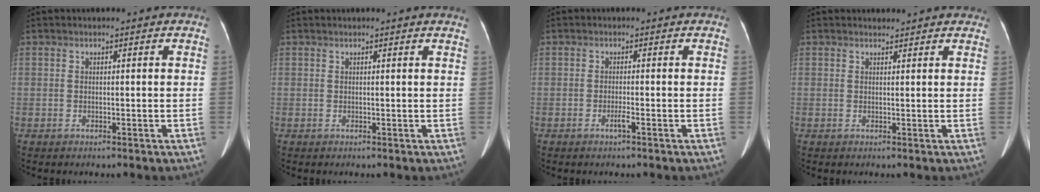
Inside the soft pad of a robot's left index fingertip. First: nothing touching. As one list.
[{"total": 2.3, "force": [2.2, -0.3, 0.7], "torque": [-0.019, 0.005, 0.020]}, {"total": 1.0, "force": [-0.7, -0.2, 0.7], "torque": [-0.019, -0.003, -0.016]}, {"total": 3.9, "force": [3.6, 1.1, 0.7], "torque": [-0.005, 0.012, 0.035]}]